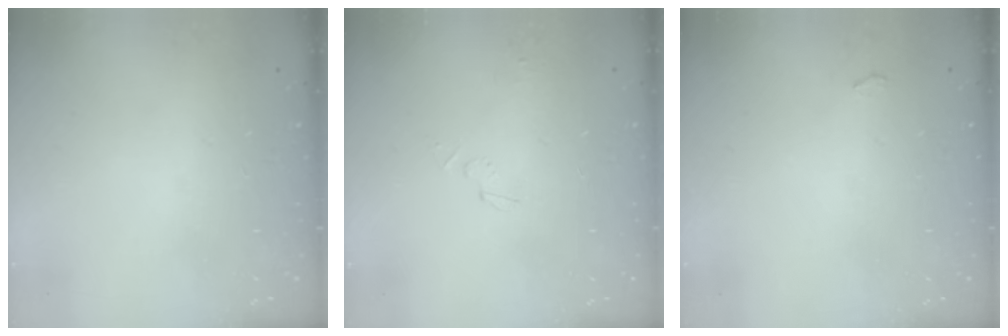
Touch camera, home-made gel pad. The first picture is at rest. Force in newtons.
{"total": 2.9, "press": 2.9, "slide": 0.3}
{"total": 3.6, "press": 3.3, "slide": 1.5}